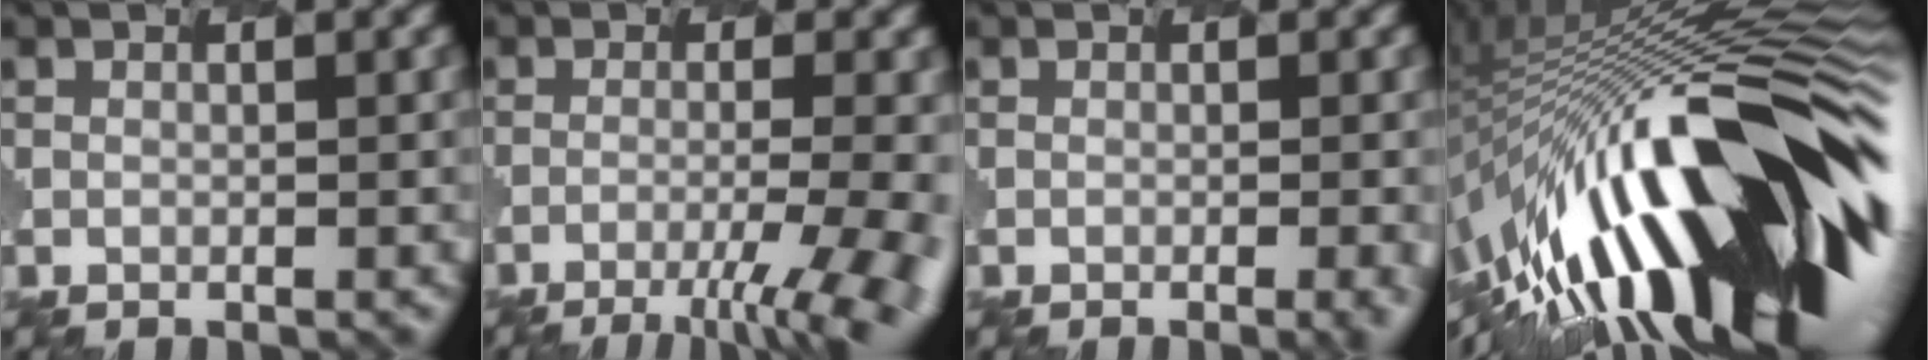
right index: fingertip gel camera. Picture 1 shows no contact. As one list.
[{"total": 7.7, "force": [-4.8, 1.3, 5.8], "torque": [-0.099, -0.021, -0.065]}, {"total": 3.1, "force": [-1.1, 0.9, 2.7], "torque": [-0.027, 0.002, -0.008]}, {"total": 18.1, "force": [-3.8, 6.6, 16.4], "torque": [-0.261, 0.009, -0.094]}]